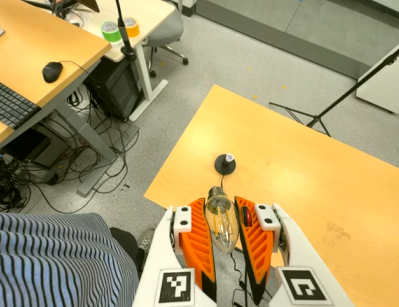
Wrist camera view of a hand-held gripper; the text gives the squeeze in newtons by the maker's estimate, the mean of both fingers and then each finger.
{"total": 22.4, "left": 24.9, "right": 19.9}